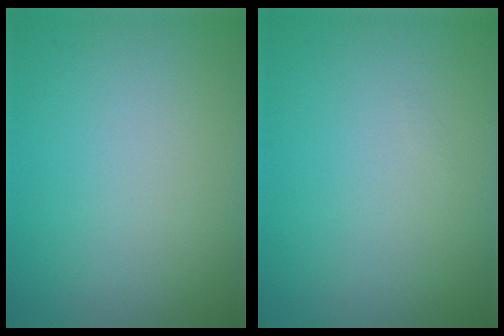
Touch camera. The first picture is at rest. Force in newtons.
{"total": 0.0}